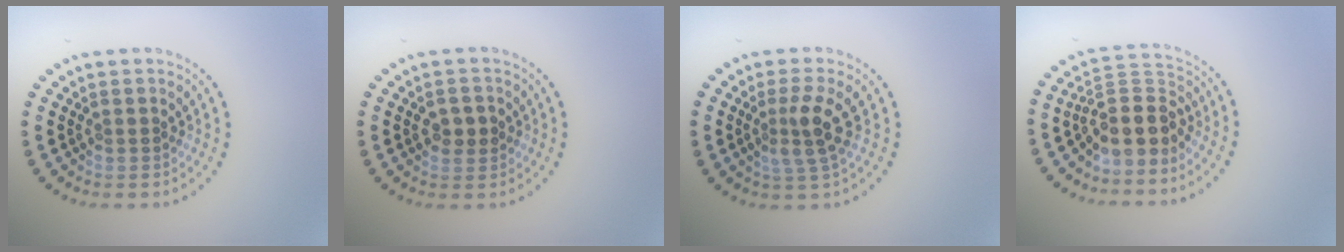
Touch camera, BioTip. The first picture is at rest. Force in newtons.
{"total": 1.9, "press": 1.9, "slide": 0.2}
{"total": 2.9, "press": 2.4, "slide": 1.6}
{"total": 4.3, "press": 3.6, "slide": 2.3}